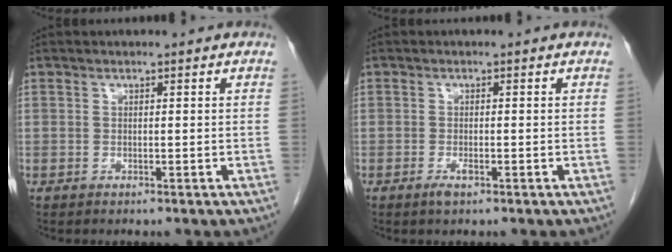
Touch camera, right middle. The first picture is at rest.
{"total": 1.4, "force": [-0.7, 0.3, 1.1], "torque": [-0.023, -0.001, -0.010]}